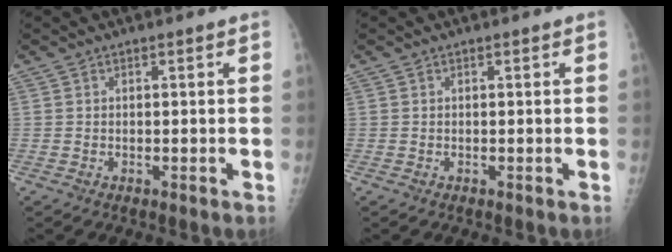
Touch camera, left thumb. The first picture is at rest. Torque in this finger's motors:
{"motor_torque": [0.00, 0.00, 0.00, 0.00, 0.00]}